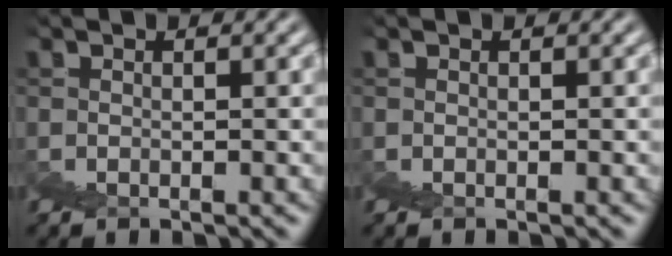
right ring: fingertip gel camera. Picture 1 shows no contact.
{"total": 0.0}